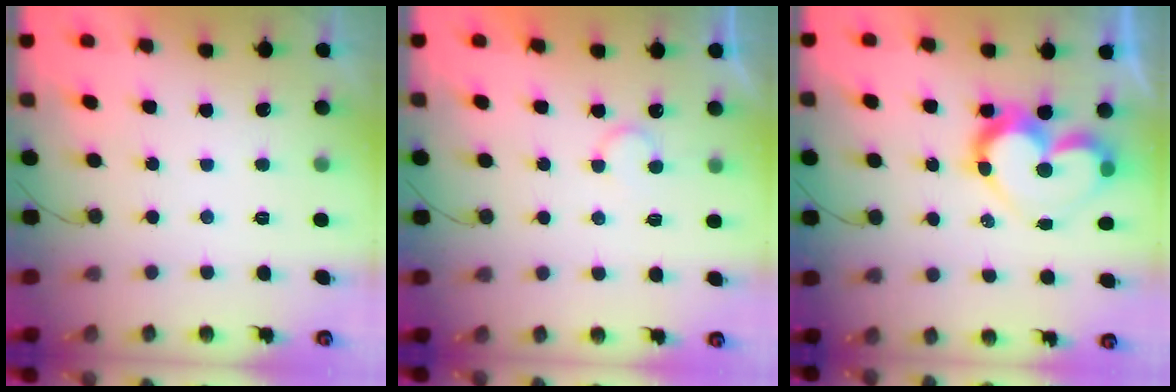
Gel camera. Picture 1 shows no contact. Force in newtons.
{"total": 5.1, "press": 5.1, "slide": 0.4}
{"total": 12.9, "press": 12.9, "slide": 1.5}